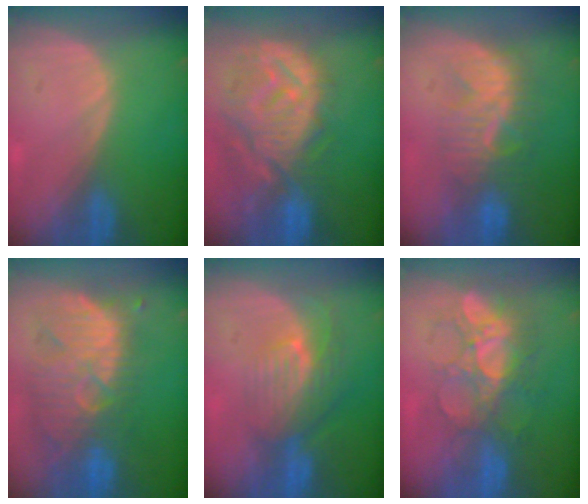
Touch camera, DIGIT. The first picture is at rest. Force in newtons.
{"total": 12.4, "press": 11.1, "slide": 5.6}
{"total": 8.3, "press": 8.0, "slide": 2.2}
{"total": 11.6, "press": 10.8, "slide": 4.1}
{"total": 8.2, "press": 7.3, "slide": 3.7}
{"total": 9.2, "press": 8.5, "slide": 3.5}